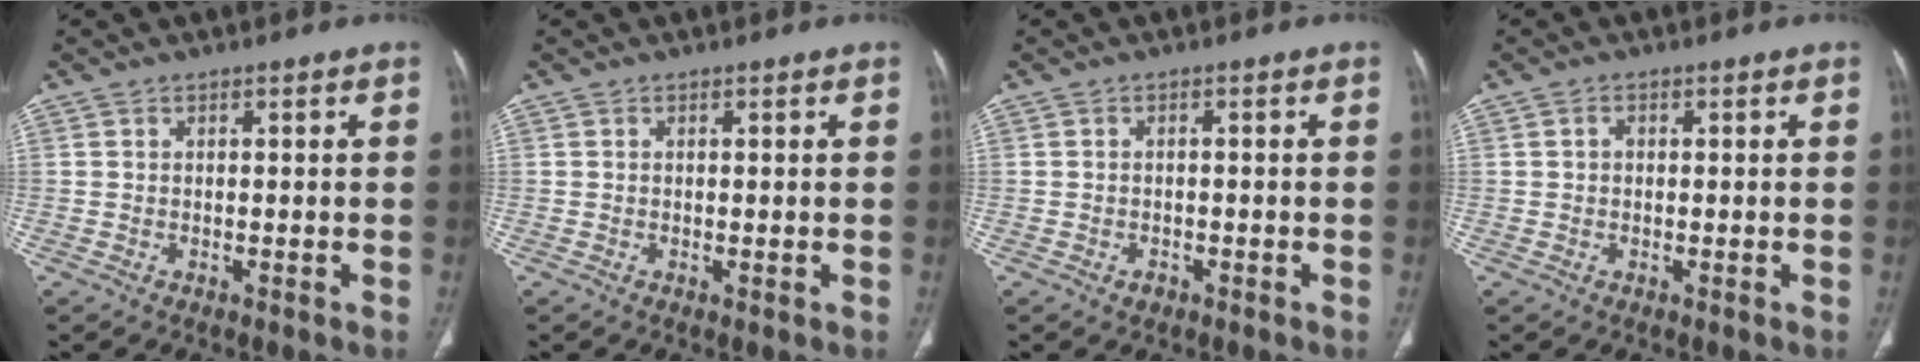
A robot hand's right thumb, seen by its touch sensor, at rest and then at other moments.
{"total": 0.0}
{"total": 1.4, "force": [-0.8, 1.0, 0.6], "torque": [-0.008, 0.006, -0.010]}
{"total": 1.0, "force": [0.1, 0.8, 0.6], "torque": [-0.008, 0.003, 0.000]}